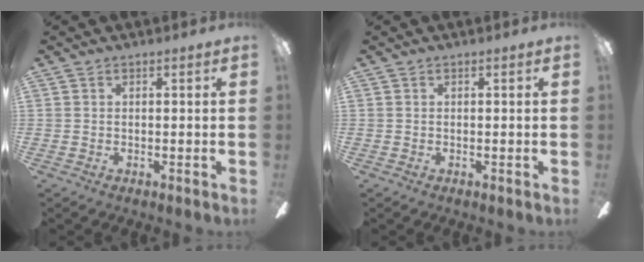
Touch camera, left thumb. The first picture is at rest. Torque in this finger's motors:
{"motor_torque": [0.00, 0.00, 0.00, 0.00, 0.00]}